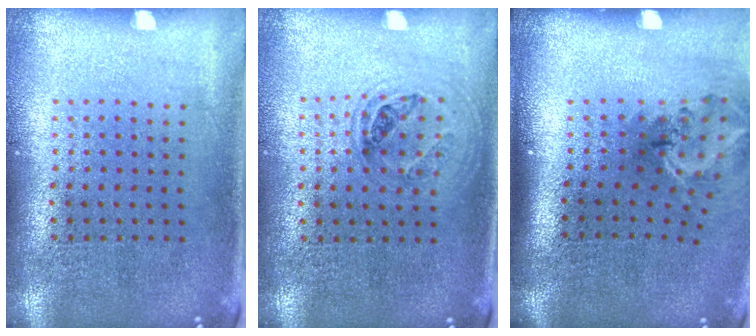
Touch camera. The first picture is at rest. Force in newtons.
{"total": 1.0, "press": 0.9, "slide": 0.3}
{"total": 1.9, "press": 1.3, "slide": 1.4}